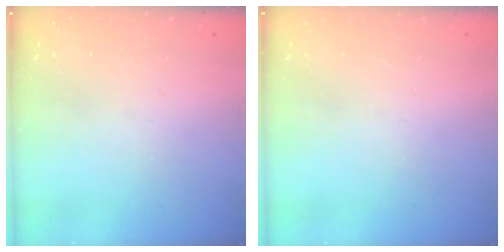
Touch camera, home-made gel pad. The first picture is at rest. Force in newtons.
{"total": 0.0}